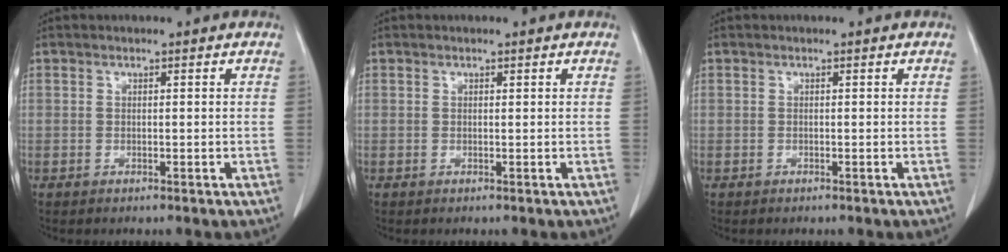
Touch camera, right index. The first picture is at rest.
{"total": 0.0}
{"total": 0.0}